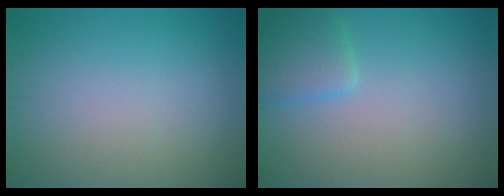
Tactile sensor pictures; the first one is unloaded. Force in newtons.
{"total": 2.5, "press": 2.5, "slide": 0.2}